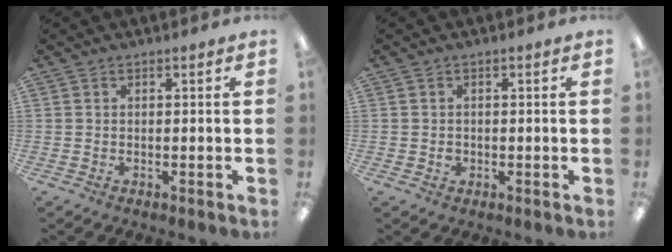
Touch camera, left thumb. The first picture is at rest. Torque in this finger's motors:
{"motor_torque": [-0.01, 0.01, 0.00, 0.01, 0.00]}